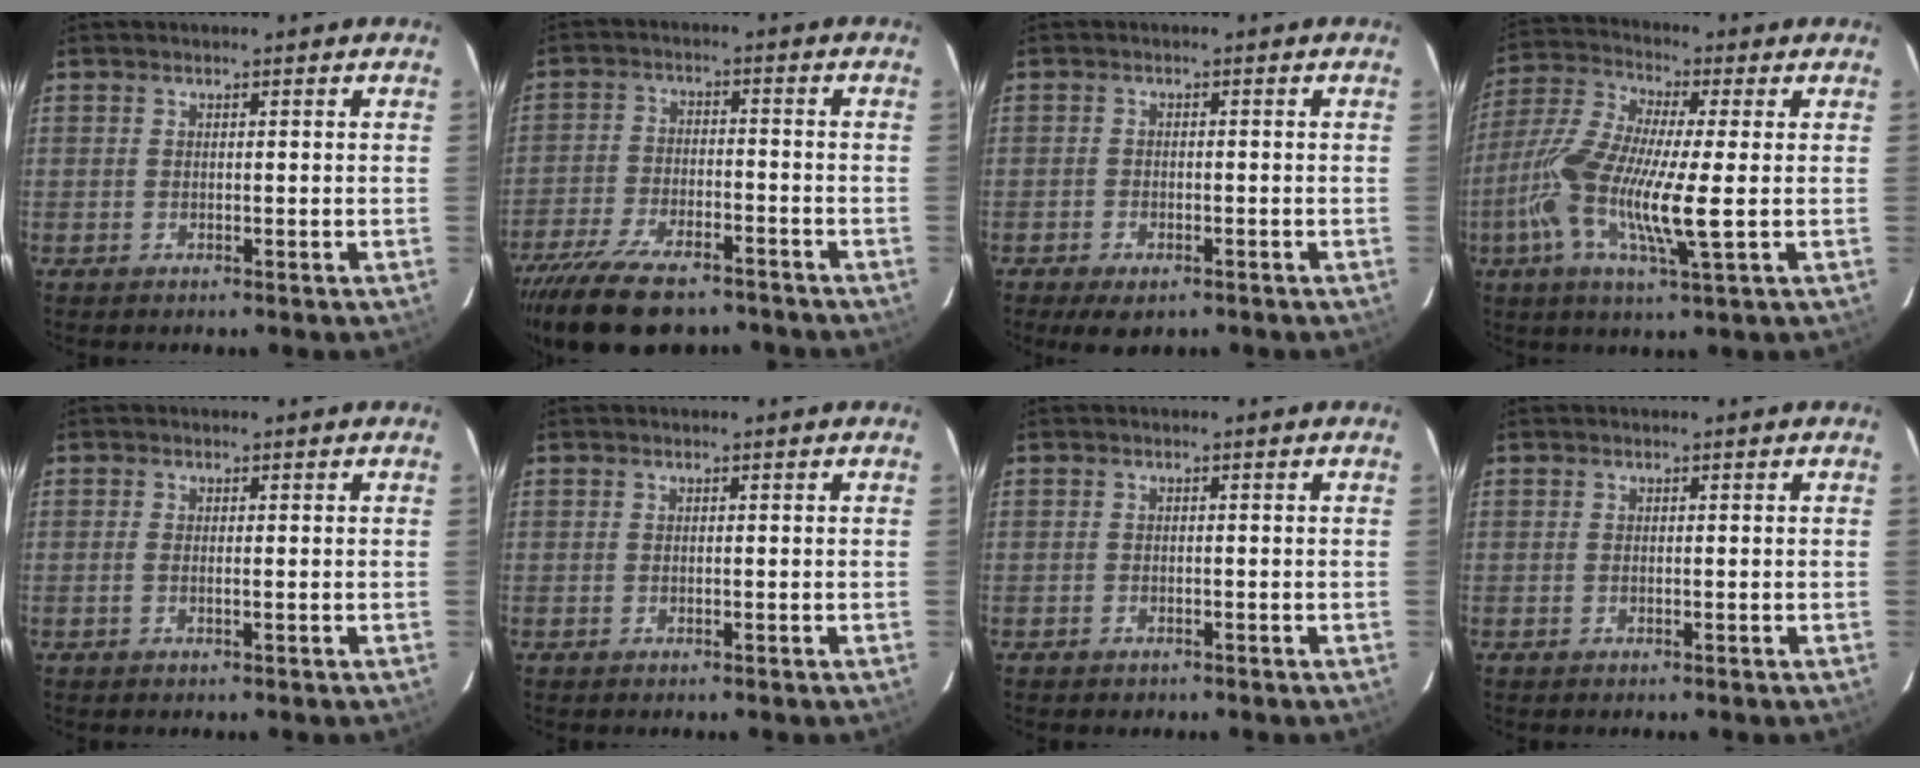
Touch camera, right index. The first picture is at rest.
{"total": 17.1, "force": [-13.4, 6.2, 8.6], "torque": [-0.184, -0.028, -0.220]}
{"total": 5.0, "force": [-3.5, 2.3, 2.7], "torque": [-0.067, -0.017, -0.057]}
{"total": 14.3, "force": [-2.3, 2.1, 13.9], "torque": [-0.285, -0.005, -0.057]}
{"total": 0.9, "force": [-0.2, 0.0, 0.9], "torque": [-0.021, -0.001, -0.006]}
{"total": 0.0}
{"total": 1.3, "force": [-0.9, 0.9, 0.1], "torque": [-0.004, 0.001, -0.013]}
{"total": 0.0}